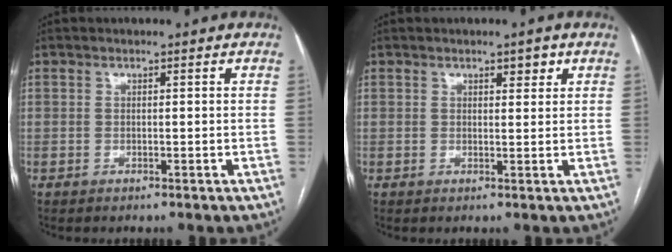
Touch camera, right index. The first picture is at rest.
{"total": 1.7, "force": [1.1, 0.5, 1.2], "torque": [-0.017, 0.000, 0.015]}